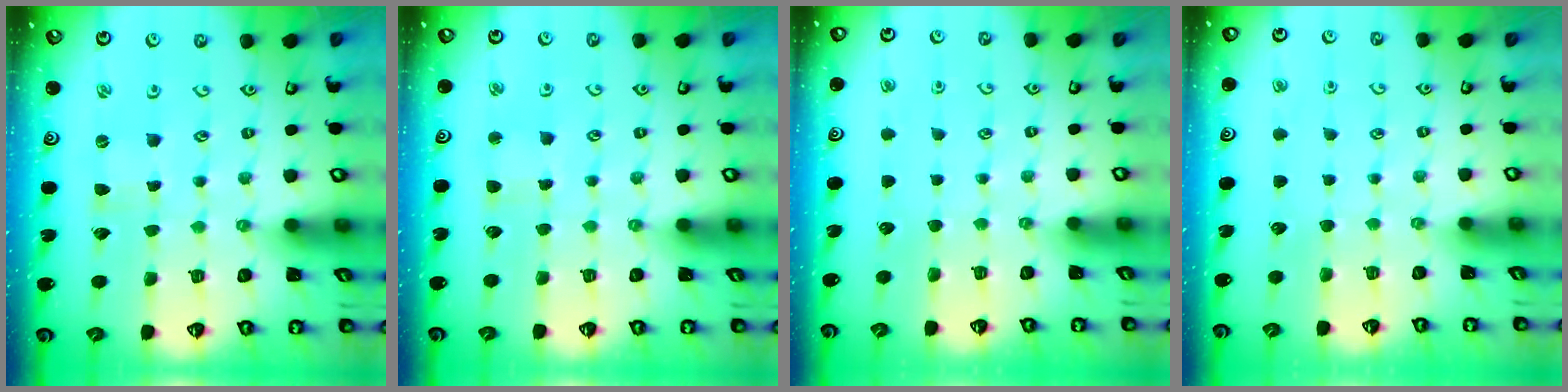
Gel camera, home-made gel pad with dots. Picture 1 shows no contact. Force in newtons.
{"total": 2.9, "press": 2.9, "slide": 0.3}
{"total": 0.0}
{"total": 0.0}